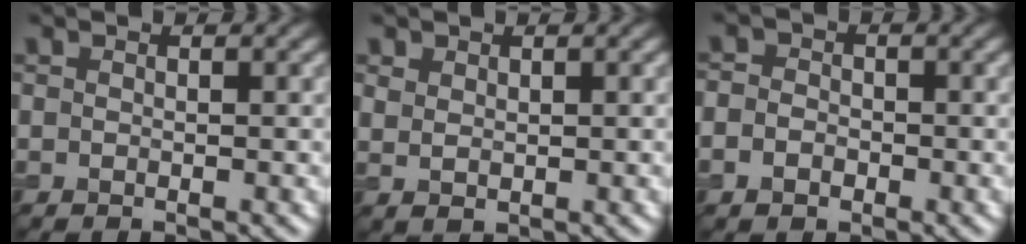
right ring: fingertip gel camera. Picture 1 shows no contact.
{"total": 1.5, "force": [1.0, 0.8, 0.7], "torque": [-0.015, -0.002, 0.023]}
{"total": 2.3, "force": [-0.8, 1.9, 1.1], "torque": [-0.007, -0.001, -0.022]}